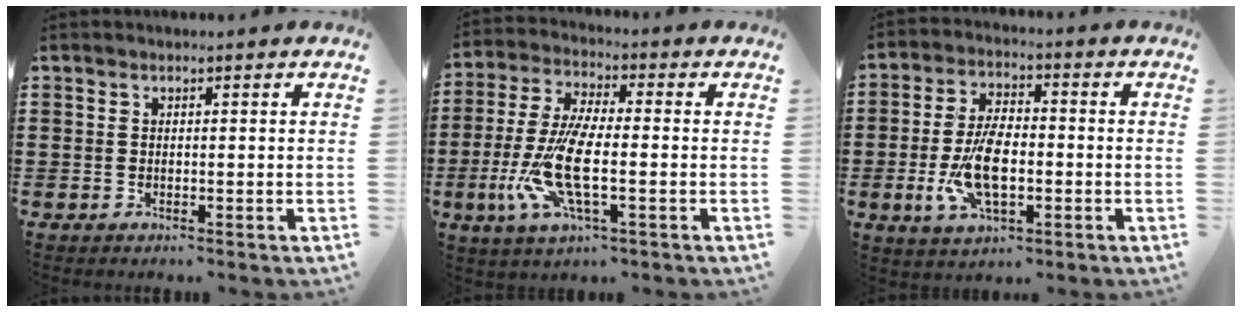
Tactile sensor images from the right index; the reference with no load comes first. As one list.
[{"total": 10.9, "force": [-2.8, 3.1, 10.0], "torque": [-0.228, -0.020, -0.055]}, {"total": 9.1, "force": [-1.9, 4.3, 7.8], "torque": [-0.174, -0.004, -0.037]}]